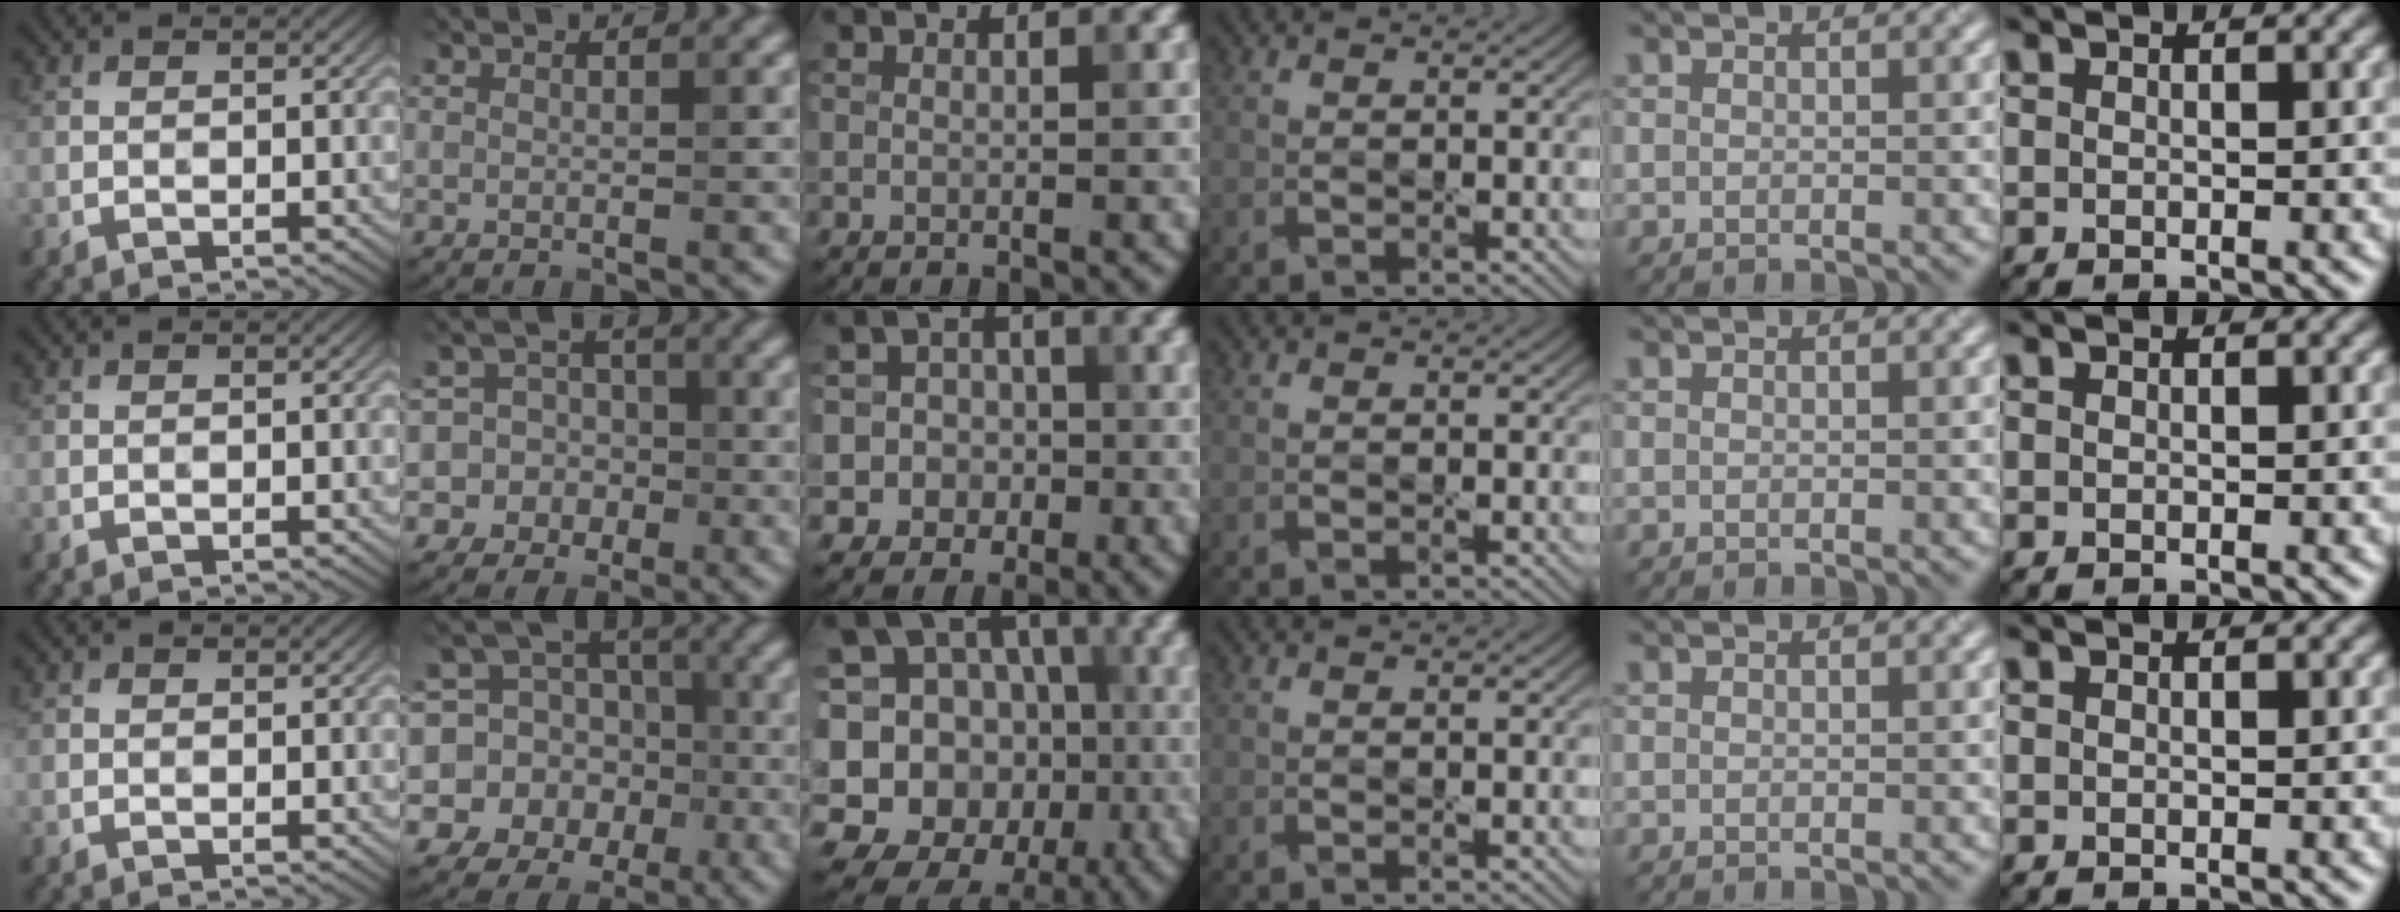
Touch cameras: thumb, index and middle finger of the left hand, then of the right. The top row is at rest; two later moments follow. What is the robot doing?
{"motion": "press", "object": "memory foam"}